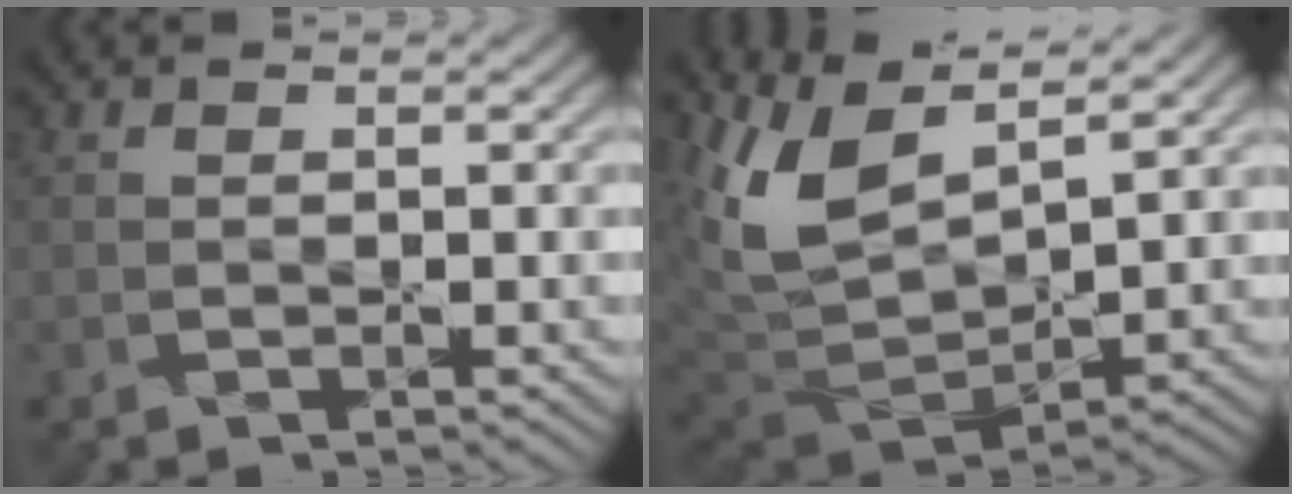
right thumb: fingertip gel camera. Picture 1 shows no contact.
{"total": 11.9, "force": [5.8, 5.4, 9.0], "torque": [-0.218, 0.002, 0.116]}